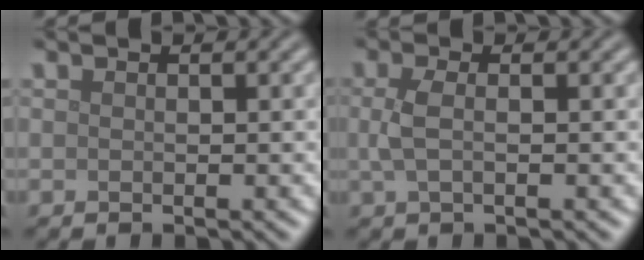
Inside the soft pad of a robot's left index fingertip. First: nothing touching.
{"total": 2.1, "force": [0.1, 0.9, 1.9], "torque": [-0.046, 0.002, -0.001]}